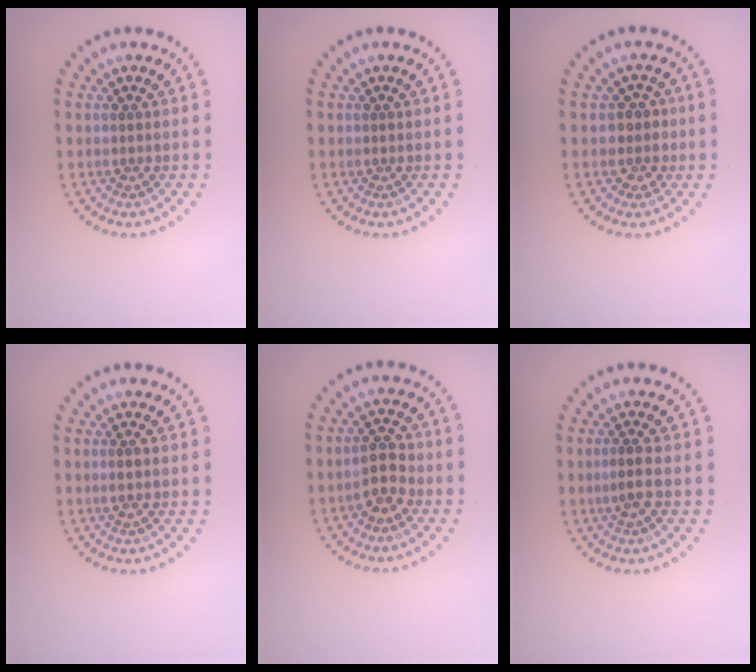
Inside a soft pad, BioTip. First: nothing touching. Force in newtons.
{"total": 0.0}
{"total": 1.9, "press": 1.6, "slide": 1.0}
{"total": 0.7, "press": 0.5, "slide": 0.5}
{"total": 2.8, "press": 2.7, "slide": 0.7}
{"total": 1.8, "press": 1.6, "slide": 0.8}